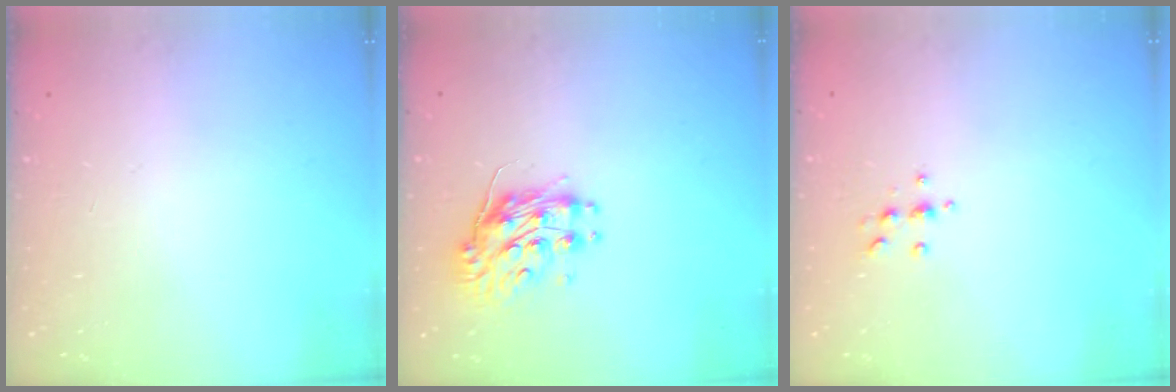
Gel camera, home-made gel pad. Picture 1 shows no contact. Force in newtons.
{"total": 10.4, "press": 10.4, "slide": 0.8}
{"total": 5.4, "press": 5.1, "slide": 1.7}